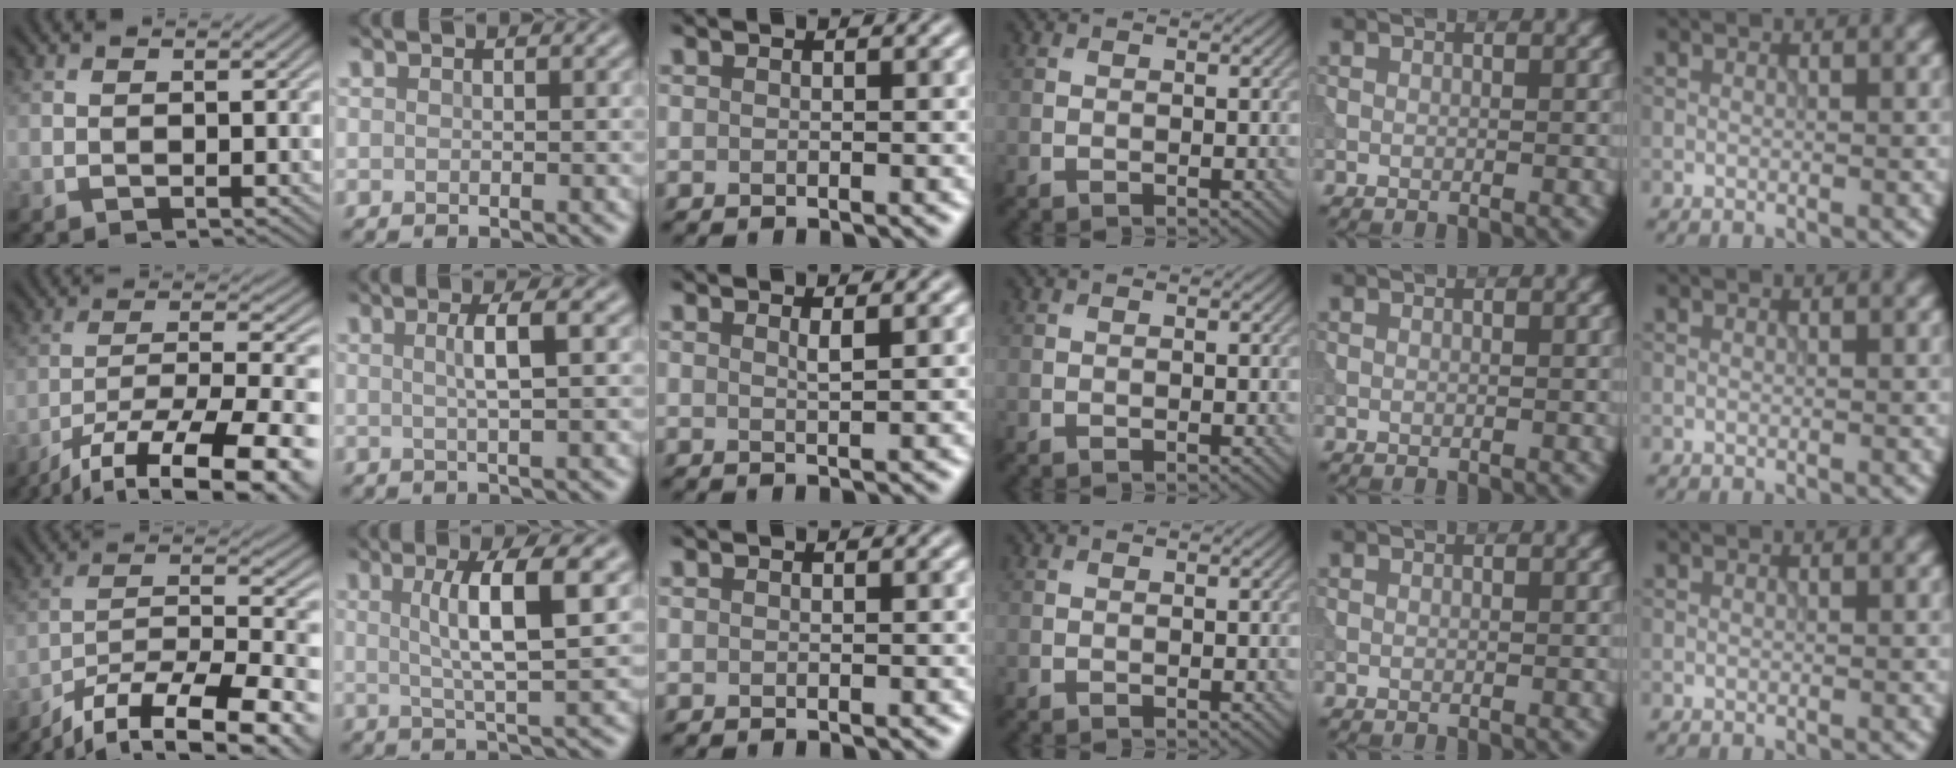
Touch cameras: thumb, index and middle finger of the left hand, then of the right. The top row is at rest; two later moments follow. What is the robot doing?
{"motion": "extract", "object": "tissue"}